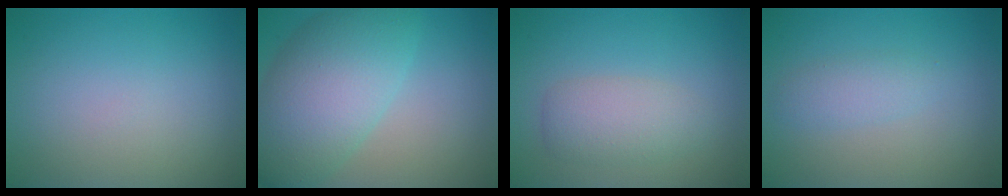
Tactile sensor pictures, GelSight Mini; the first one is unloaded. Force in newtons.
{"total": 8.3, "press": 8.3, "slide": 0.2}
{"total": 3.0, "press": 3.0, "slide": 0.3}
{"total": 1.7, "press": 1.7, "slide": 0.0}